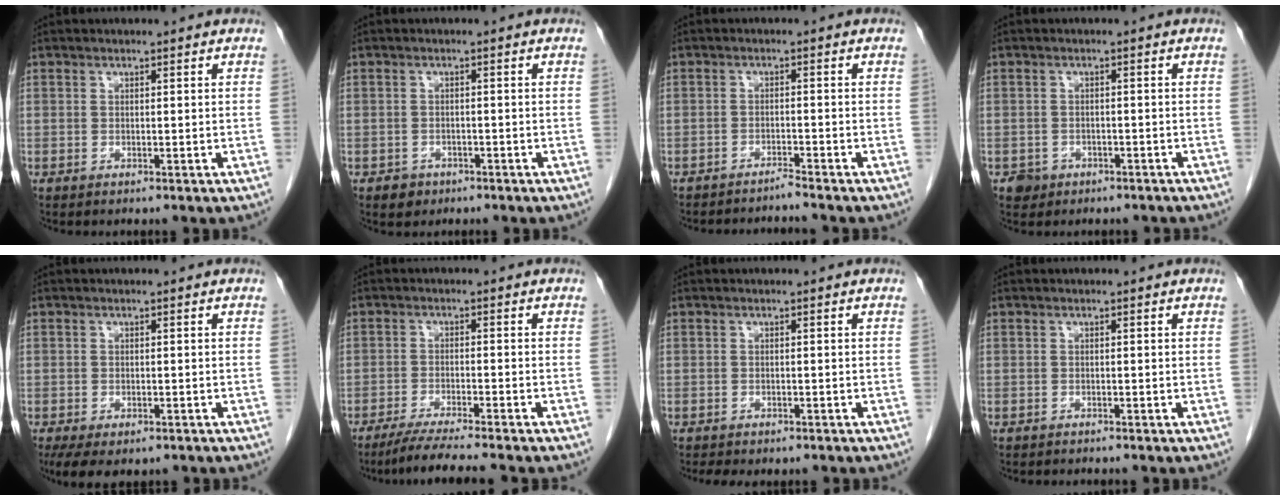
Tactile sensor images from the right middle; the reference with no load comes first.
{"total": 2.1, "force": [-1.3, 1.6, 0.3], "torque": [-0.007, 0.006, -0.015]}
{"total": 2.9, "force": [-2.8, -0.8, -0.1], "torque": [0.011, -0.005, -0.042]}
{"total": 2.9, "force": [-1.8, 2.2, 0.2], "torque": [-0.005, 0.010, -0.024]}
{"total": 7.0, "force": [-4.8, 3.3, 3.9], "torque": [-0.064, -0.011, -0.070]}
{"total": 7.8, "force": [-6.7, -1.1, 4.0], "torque": [-0.055, -0.026, -0.109]}
{"total": 3.8, "force": [-3.2, 1.5, 1.6], "torque": [-0.025, -0.006, -0.038]}
{"total": 1.9, "force": [-1.8, 0.6, 0.6], "torque": [-0.013, -0.002, -0.021]}